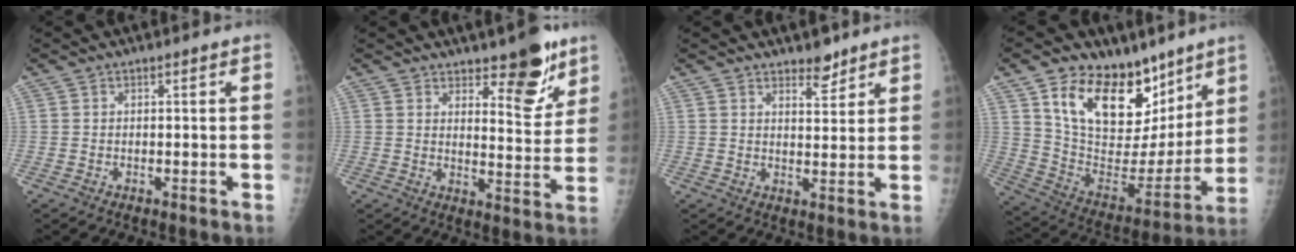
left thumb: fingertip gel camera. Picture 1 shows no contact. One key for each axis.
{"total": 9.2, "fx": 6.3, "fy": 3.7, "fz": 5.6, "tx": -0.043, "ty": -0.049, "tz": 0.094}
{"total": 3.8, "fx": 3.1, "fy": 1.6, "fz": 1.7, "tx": -0.010, "ty": -0.024, "tz": 0.048}
{"total": 23.2, "fx": 13.5, "fy": 13.5, "fz": 13.2, "tx": -0.157, "ty": -0.062, "tz": 0.234}